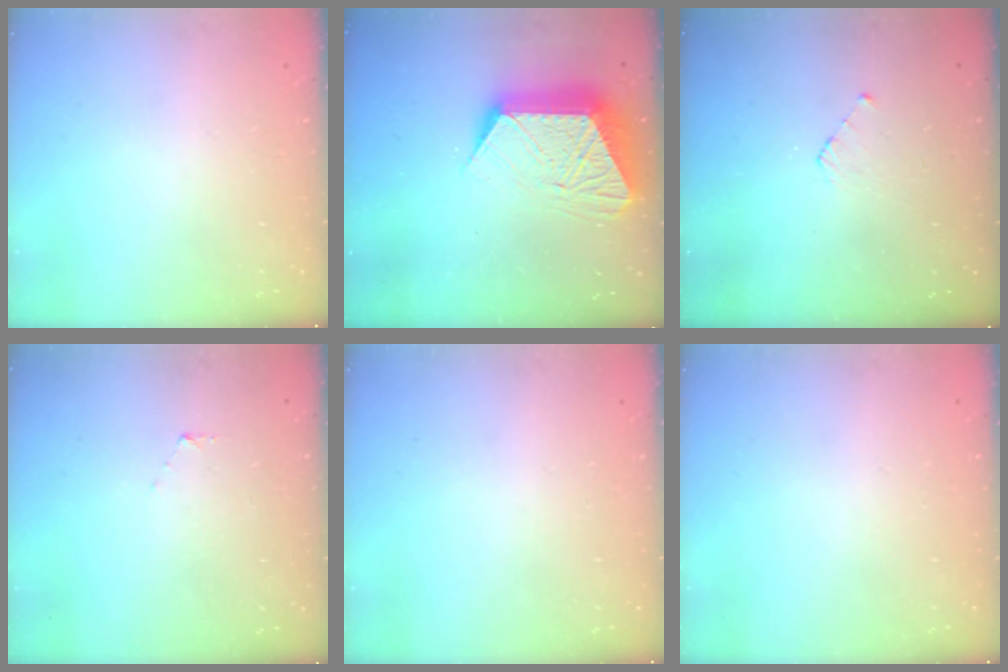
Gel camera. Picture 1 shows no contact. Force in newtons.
{"total": 17.7, "press": 17.6, "slide": 1.6}
{"total": 4.3, "press": 4.3, "slide": 0.3}
{"total": 3.5, "press": 3.5, "slide": 0.3}
{"total": 0.0}
{"total": 0.0}